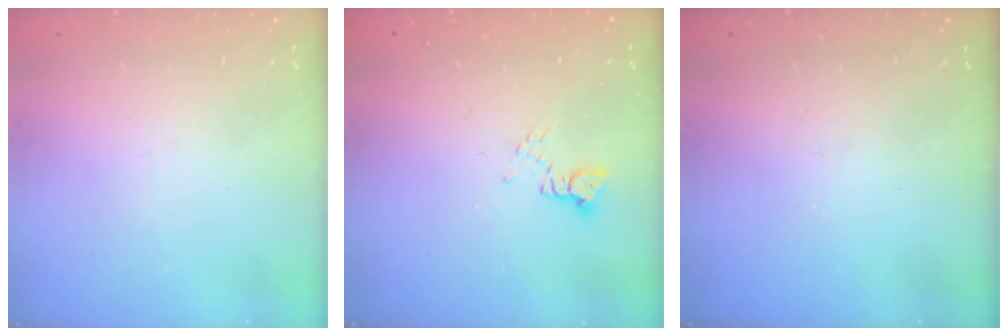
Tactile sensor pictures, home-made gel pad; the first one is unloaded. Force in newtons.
{"total": 2.1, "press": 2.1, "slide": 0.3}
{"total": 0.0}